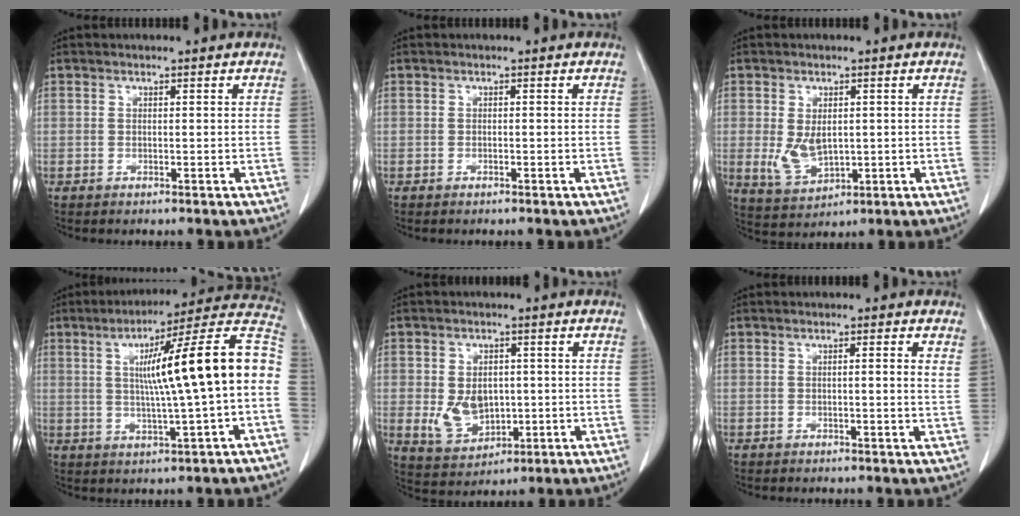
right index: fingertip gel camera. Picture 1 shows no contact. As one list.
[{"total": 0.0}, {"total": 5.4, "force": [0.2, 3.1, 4.4], "torque": [-0.092, -0.007, 0.018]}, {"total": 18.3, "force": [1.1, 0.3, 18.3], "torque": [-0.262, 0.033, 0.011]}, {"total": 6.8, "force": [-0.2, 4.9, 4.7], "torque": [-0.091, 0.000, 0.015]}, {"total": 2.0, "force": [0.8, 0.0, 1.9], "torque": [-0.028, 0.000, 0.008]}]